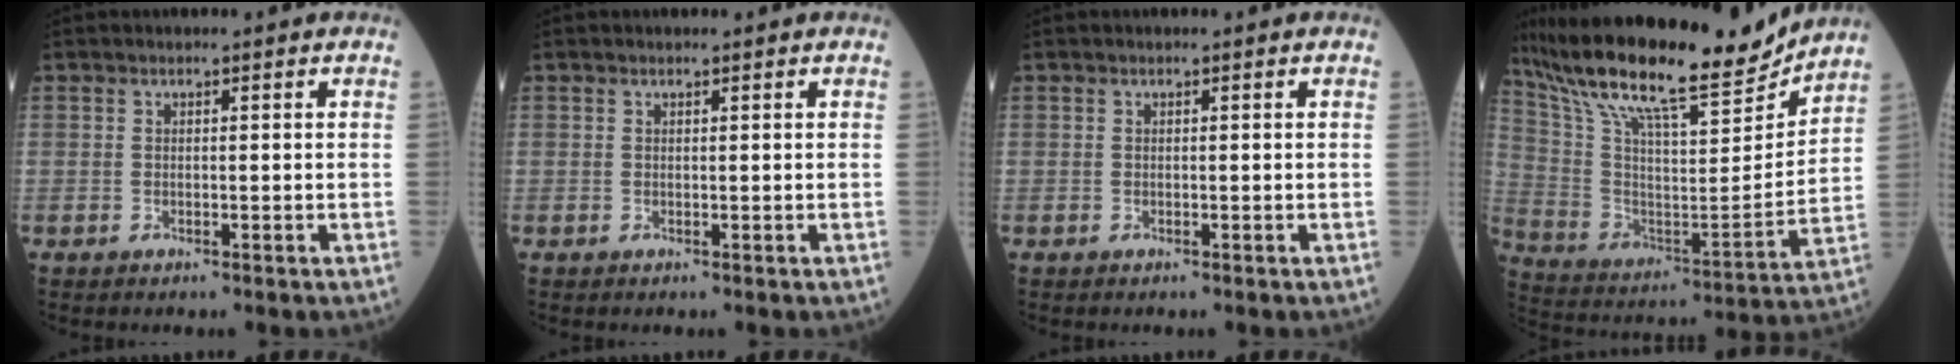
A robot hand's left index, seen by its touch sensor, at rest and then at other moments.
{"total": 0.0}
{"total": 0.0}
{"total": 24.2, "force": [20.6, 3.6, 12.2], "torque": [-0.232, -0.006, 0.337]}